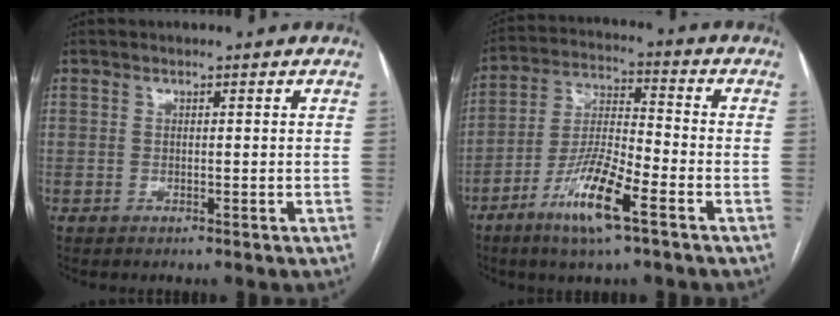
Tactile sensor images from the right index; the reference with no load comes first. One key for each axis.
{"total": 11.6, "fx": -6.4, "fy": 1.5, "fz": 9.5, "tx": -0.192, "ty": -0.011, "tz": -0.121}